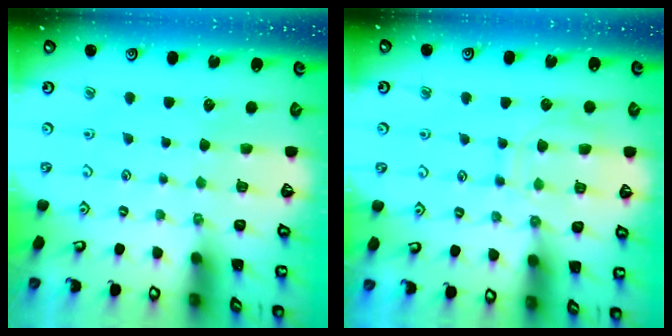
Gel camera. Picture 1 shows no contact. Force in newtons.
{"total": 10.2, "press": 10.2, "slide": 0.9}